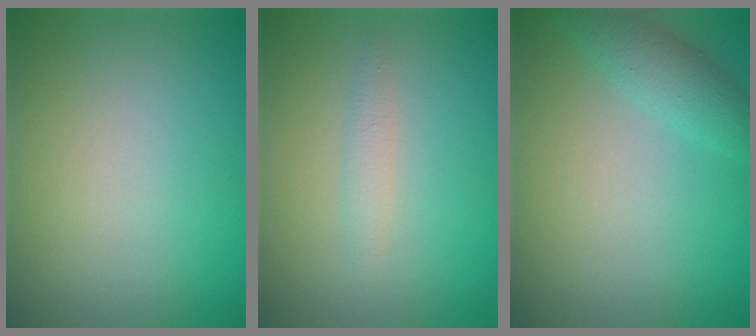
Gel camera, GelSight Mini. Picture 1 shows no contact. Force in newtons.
{"total": 1.2, "press": 1.2, "slide": 0.0}
{"total": 2.6, "press": 2.6, "slide": 0.1}